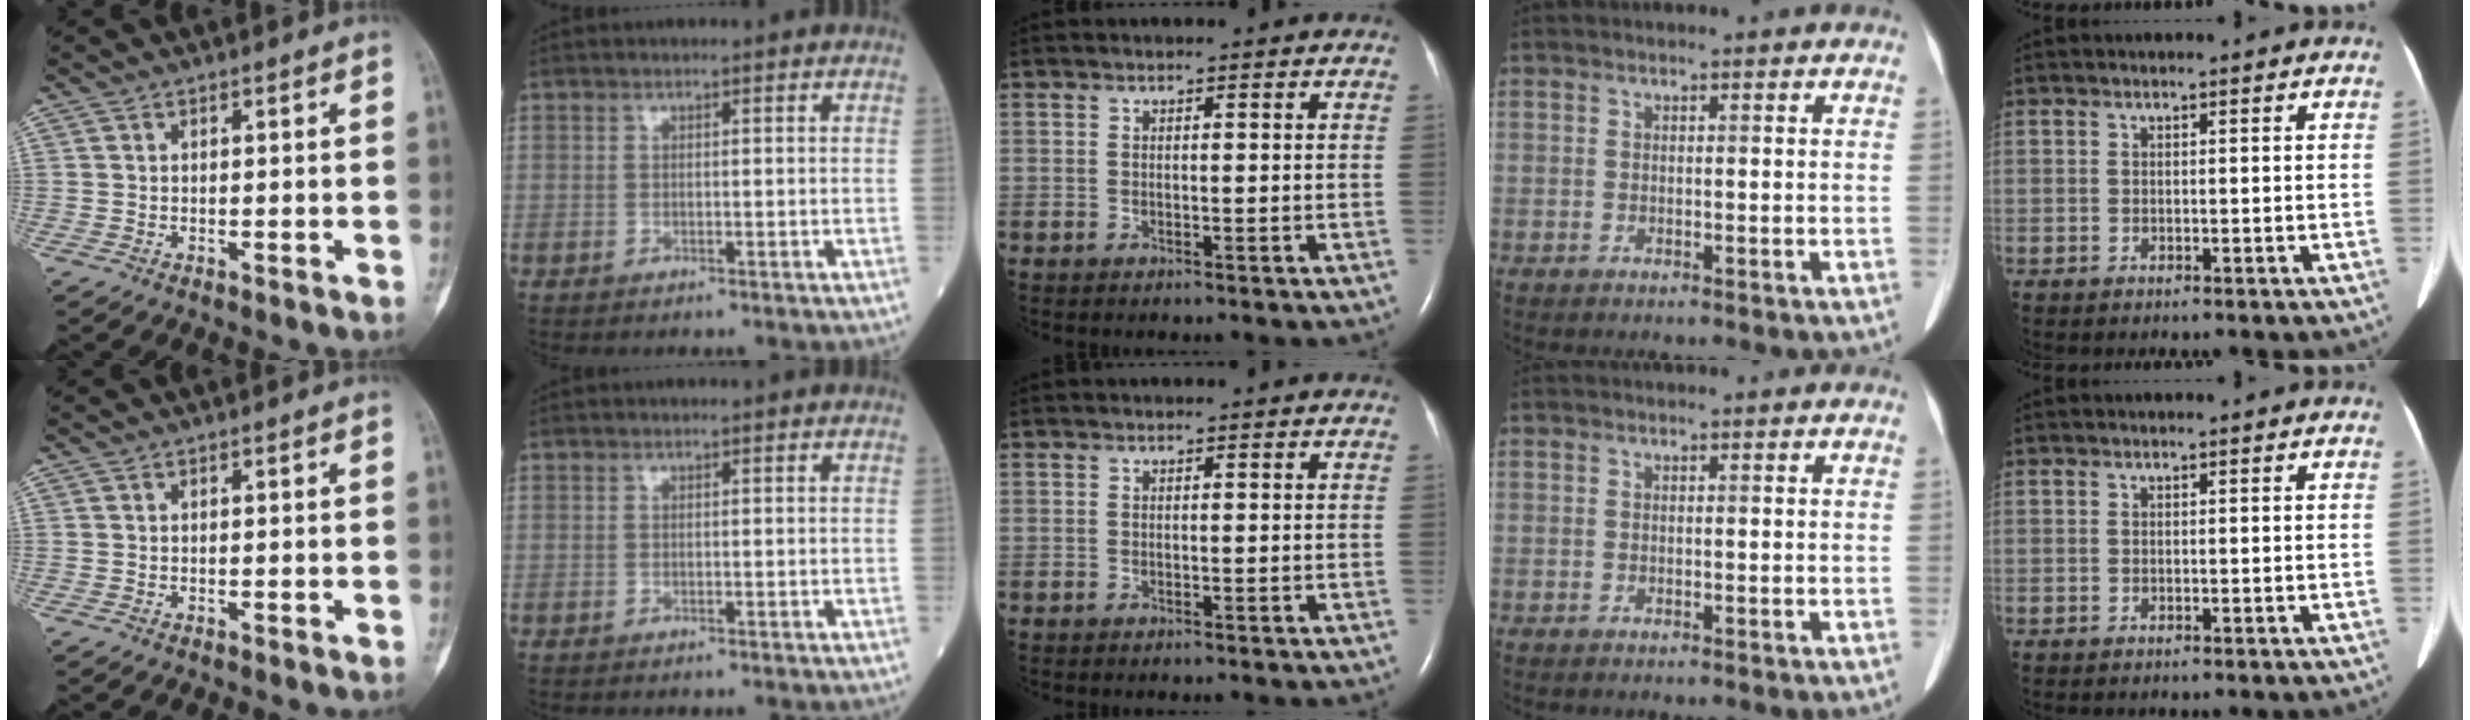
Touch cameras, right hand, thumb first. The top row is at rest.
{}